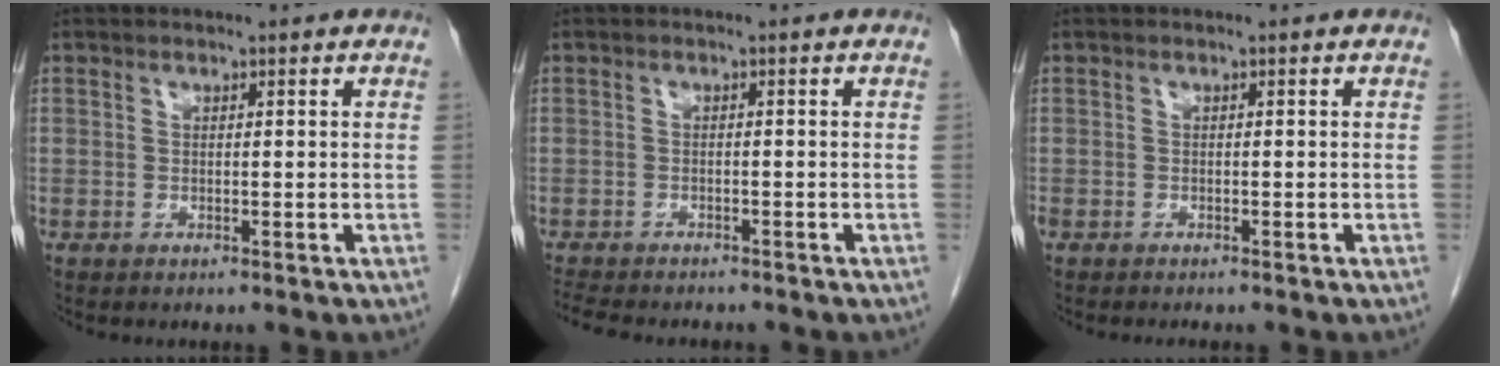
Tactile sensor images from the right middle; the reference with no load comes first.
{"total": 7.6, "force": [-6.7, 1.8, 3.1], "torque": [-0.053, -0.009, -0.099]}
{"total": 2.7, "force": [-2.3, 0.9, 1.2], "torque": [-0.021, -0.007, -0.030]}